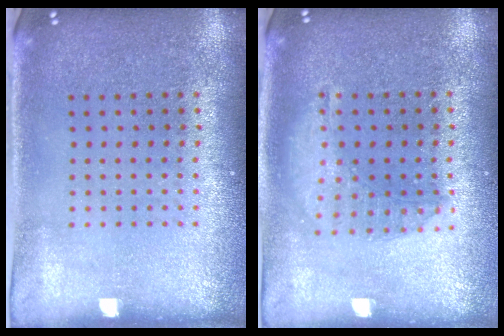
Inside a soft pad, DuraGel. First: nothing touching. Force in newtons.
{"total": 1.3, "press": 1.3, "slide": 0.4}